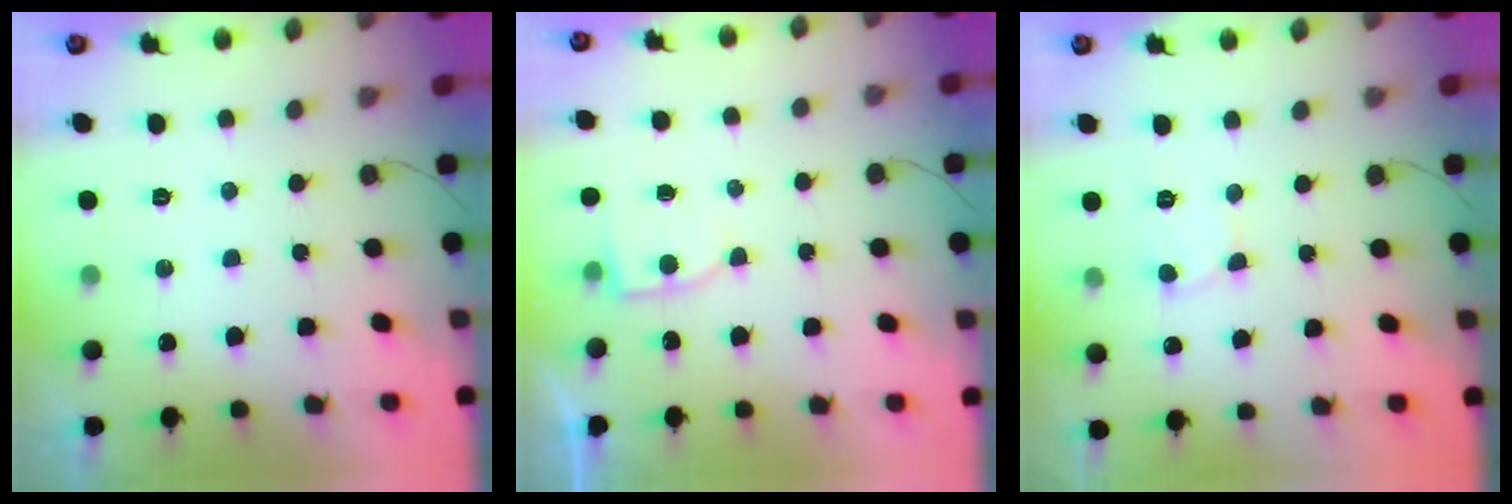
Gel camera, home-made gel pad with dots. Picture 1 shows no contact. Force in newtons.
{"total": 3.6, "press": 3.6, "slide": 0.3}
{"total": 3.0, "press": 3.0, "slide": 0.3}